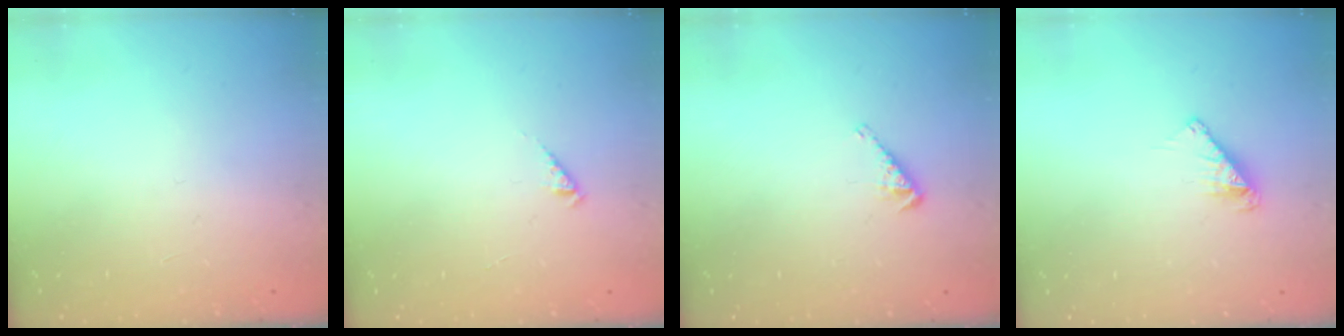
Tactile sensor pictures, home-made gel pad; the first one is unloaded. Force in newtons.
{"total": 0.5, "press": 0.5, "slide": 0.2}
{"total": 3.8, "press": 3.8, "slide": 0.6}
{"total": 3.4, "press": 3.4, "slide": 0.3}